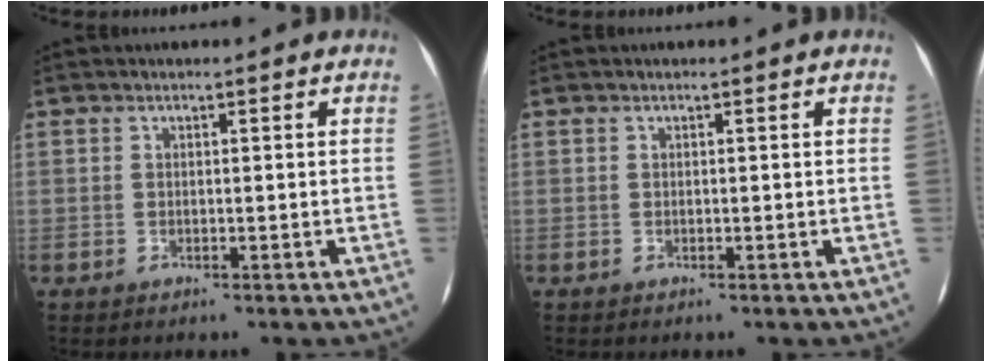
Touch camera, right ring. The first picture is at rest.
{"total": 0.0}